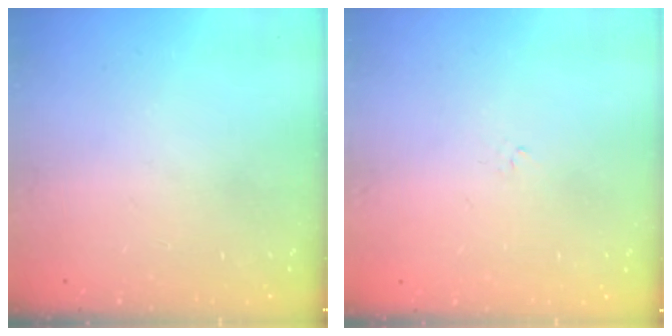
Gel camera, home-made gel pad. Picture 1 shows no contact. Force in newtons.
{"total": 1.2, "press": 1.2, "slide": 0.4}